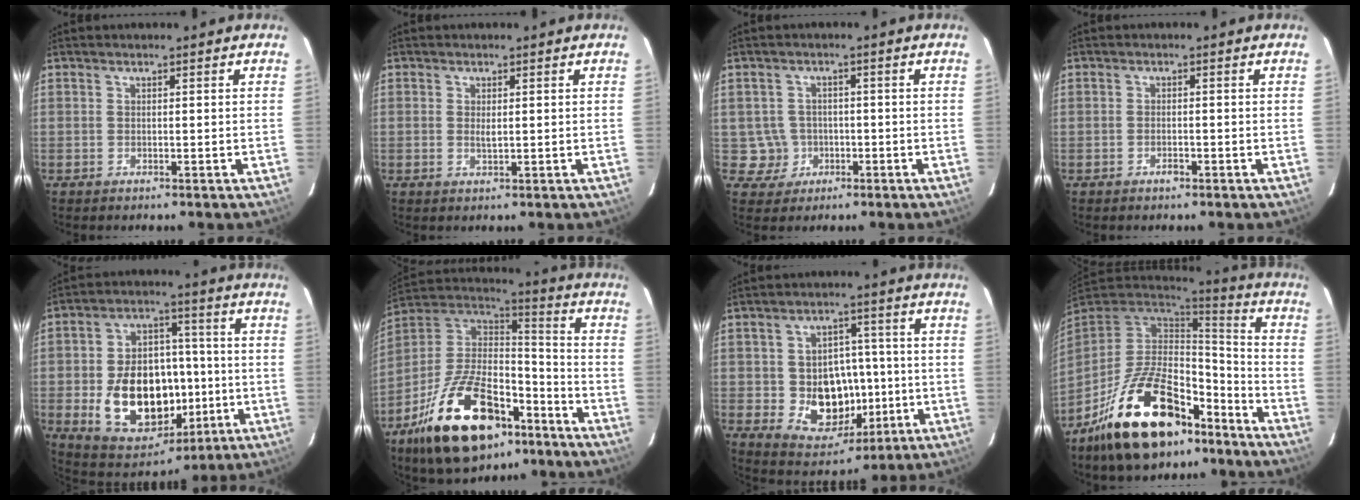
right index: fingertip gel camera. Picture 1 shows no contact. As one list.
[{"total": 1.4, "force": [0.1, 0.7, 1.3], "torque": [-0.024, -0.001, 0.002]}, {"total": 4.6, "force": [-1.0, 4.4, 0.1], "torque": [-0.011, 0.019, -0.009]}, {"total": 1.3, "force": [-0.9, 0.7, 0.7], "torque": [-0.013, 0.002, -0.014]}, {"total": 19.7, "force": [-3.5, 13.7, 13.8], "torque": [-0.281, 0.019, -0.028]}, {"total": 26.1, "force": [-15.3, 13.1, 16.6], "torque": [-0.326, 0.004, -0.245]}, {"total": 12.2, "force": [-1.9, 10.1, 6.7], "torque": [-0.132, 0.008, -0.008]}, {"total": 23.7, "force": [-15.1, 11.6, 14.1], "torque": [-0.280, 0.011, -0.226]}]